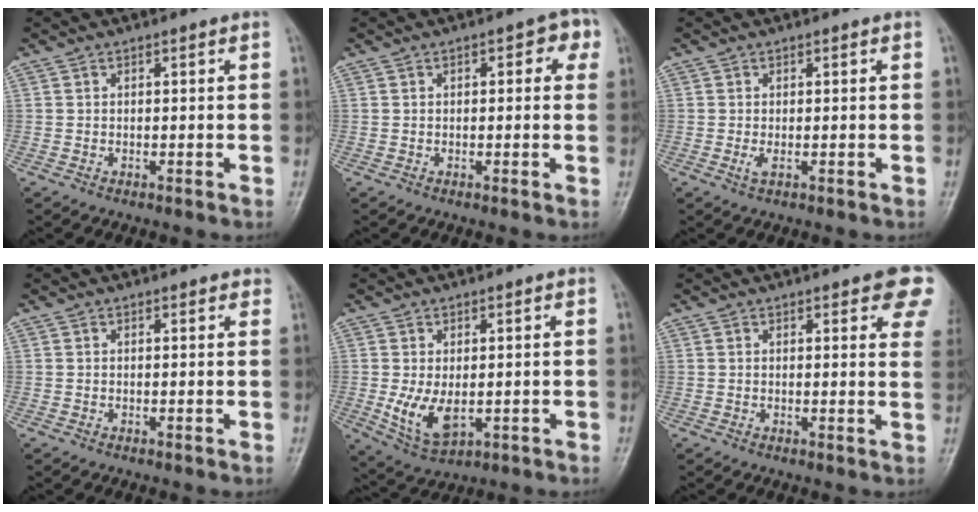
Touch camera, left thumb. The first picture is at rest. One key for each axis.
{"total": 4.4, "fx": 1.2, "fy": 2.2, "fz": 3.5, "tx": -0.017, "ty": 0.008, "tz": 0.005}
{"total": 1.9, "fx": -0.3, "fy": 0.6, "fz": 1.7, "tx": -0.035, "ty": 0.000, "tz": -0.003}
{"total": 1.1, "fx": 0.8, "fy": 0.5, "fz": 0.5, "tx": -0.003, "ty": -0.003, "tz": 0.005}
{"total": 7.4, "fx": -0.7, "fy": 4.2, "fz": 6.0, "tx": -0.110, "ty": -0.010, "tz": 0.001}
{"total": 9.1, "fx": 4.9, "fy": 3.0, "fz": 7.1, "tx": -0.051, "ty": -0.013, "tz": 0.050}